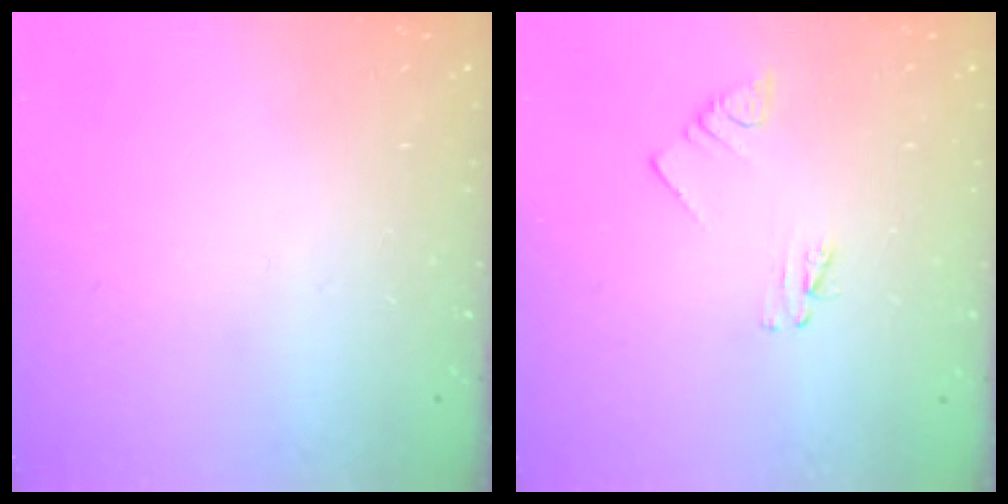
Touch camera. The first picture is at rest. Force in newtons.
{"total": 1.6, "press": 1.6, "slide": 0.2}